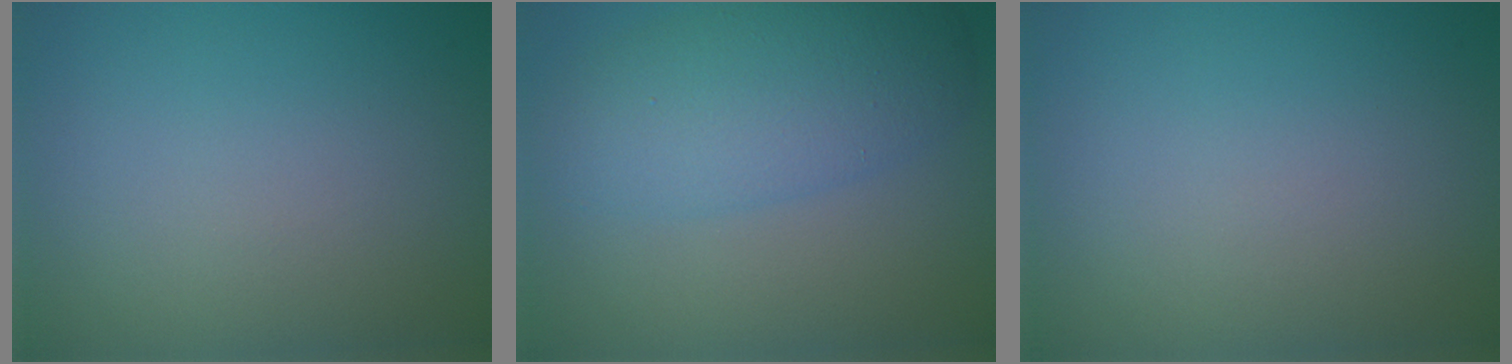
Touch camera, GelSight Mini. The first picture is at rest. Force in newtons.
{"total": 5.5, "press": 5.5, "slide": 0.1}
{"total": 0.0}